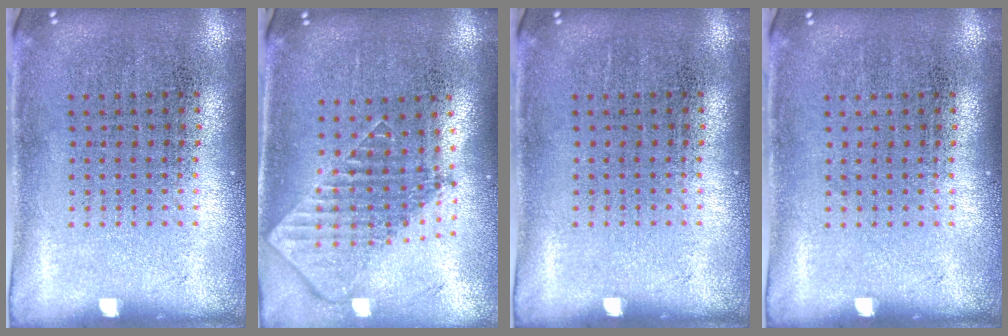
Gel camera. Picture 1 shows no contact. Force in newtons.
{"total": 1.9, "press": 1.5, "slide": 1.2}
{"total": 0.0}
{"total": 0.0}